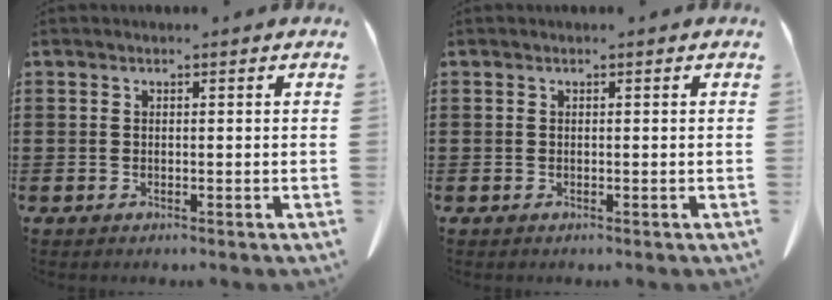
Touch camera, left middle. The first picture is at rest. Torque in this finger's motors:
{"motor_torque": [0.12, -0.13, 0.03, 0.01]}